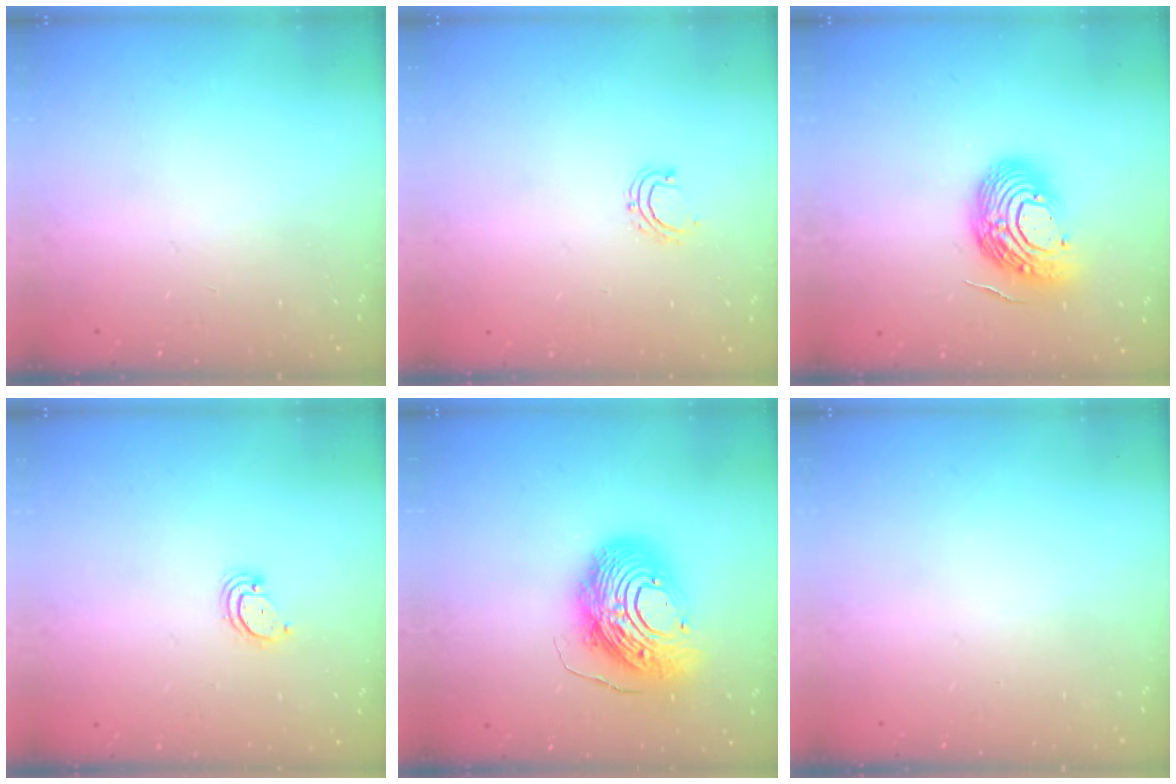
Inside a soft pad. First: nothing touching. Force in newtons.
{"total": 4.4, "press": 4.3, "slide": 0.6}
{"total": 13.9, "press": 13.8, "slide": 1.6}
{"total": 2.3, "press": 2.3, "slide": 0.2}
{"total": 18.0, "press": 17.9, "slide": 1.9}
{"total": 0.0}